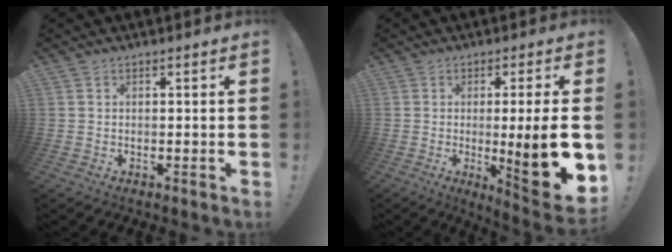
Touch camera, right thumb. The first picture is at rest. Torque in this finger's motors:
{"motor_torque": [0.09, 1.02, 0.79, 0.63, 0.09]}